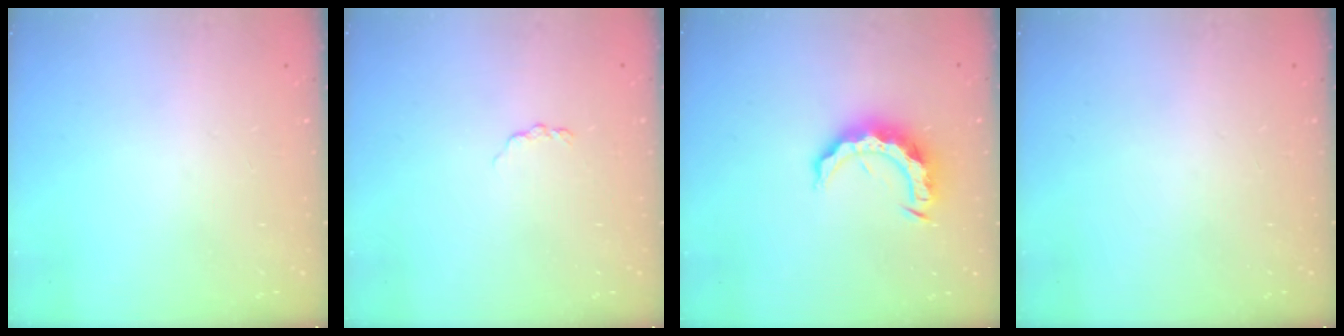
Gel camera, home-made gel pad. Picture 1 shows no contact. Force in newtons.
{"total": 2.9, "press": 2.8, "slide": 0.4}
{"total": 11.0, "press": 10.9, "slide": 0.9}
{"total": 0.0}